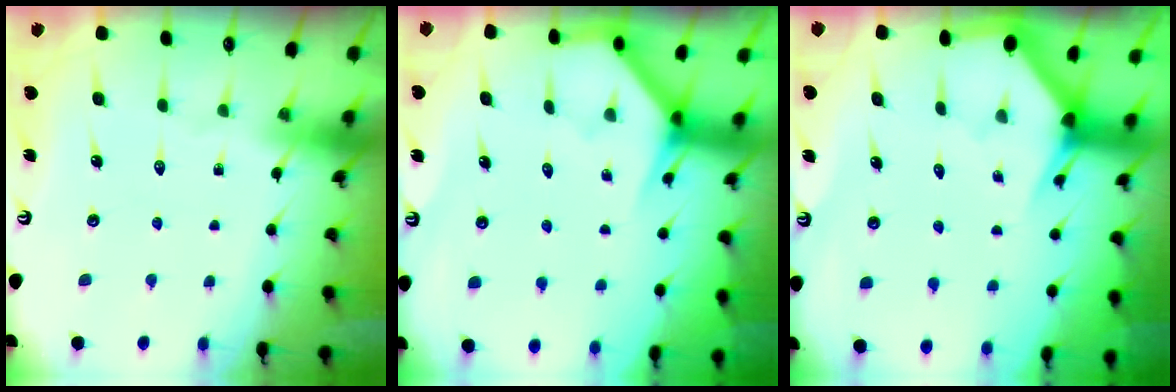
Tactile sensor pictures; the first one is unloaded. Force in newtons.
{"total": 3.8, "press": 3.8, "slide": 0.3}
{"total": 2.9, "press": 2.9, "slide": 0.1}